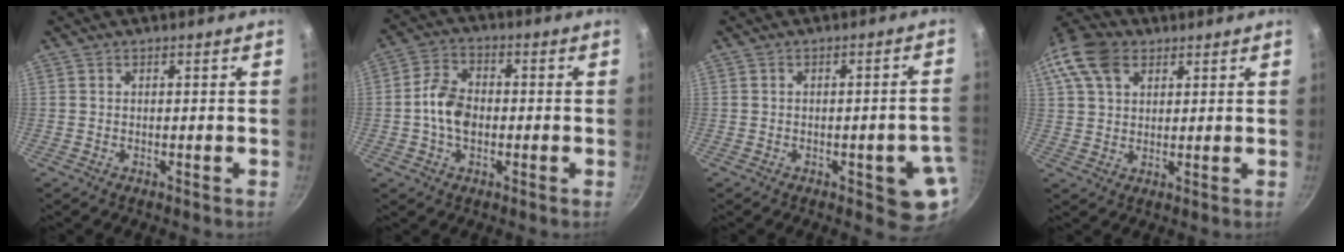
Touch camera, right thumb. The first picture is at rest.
{"total": 7.7, "force": [-1.0, 5.3, 5.5], "torque": [-0.091, 0.024, -0.028]}
{"total": 8.9, "force": [-2.4, 3.2, 8.0], "torque": [-0.060, 0.017, -0.025]}
{"total": 13.6, "force": [6.0, 9.3, 8.0], "torque": [-0.169, 0.022, 0.103]}